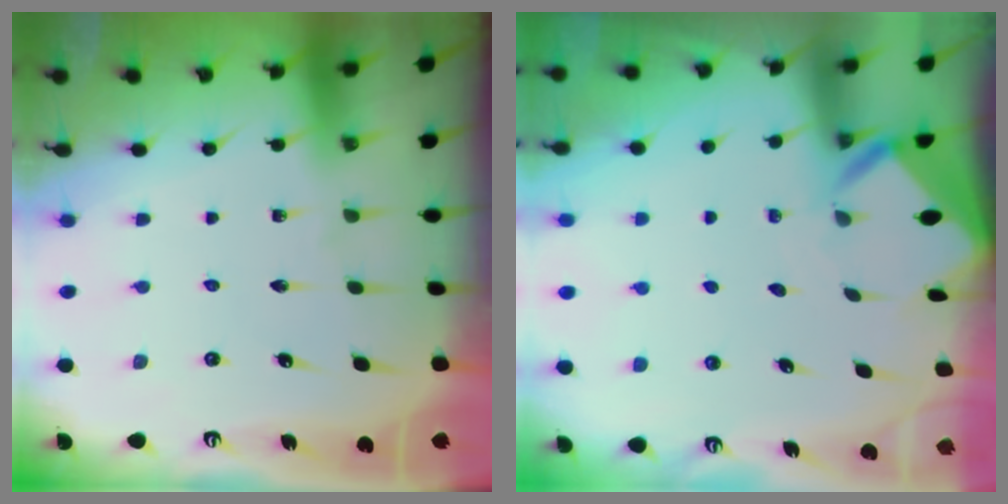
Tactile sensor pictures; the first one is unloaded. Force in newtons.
{"total": 2.6, "press": 2.6, "slide": 0.2}